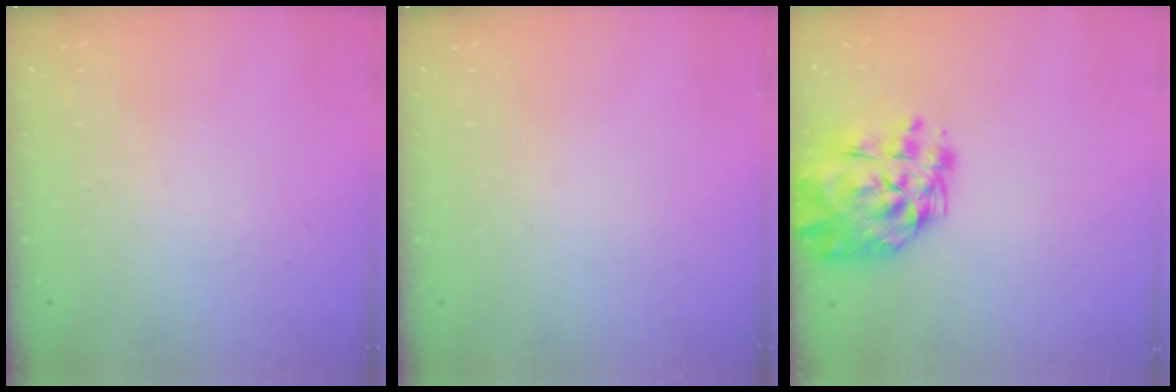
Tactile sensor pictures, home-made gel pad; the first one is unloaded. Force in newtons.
{"total": 0.0}
{"total": 14.0, "press": 13.2, "slide": 4.7}